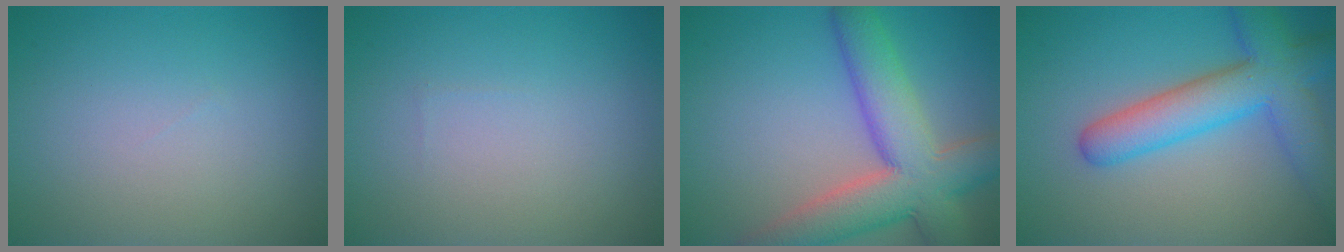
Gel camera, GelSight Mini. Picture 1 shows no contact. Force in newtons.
{"total": 0.0}
{"total": 9.2, "press": 9.2, "slide": 0.5}
{"total": 7.4, "press": 7.4, "slide": 0.3}